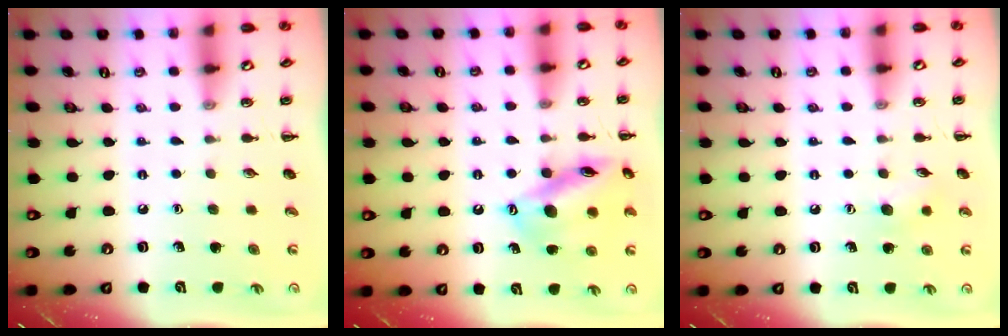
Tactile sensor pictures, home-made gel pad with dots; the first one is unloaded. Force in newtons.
{"total": 16.0, "press": 15.8, "slide": 2.4}
{"total": 7.2, "press": 7.0, "slide": 1.4}